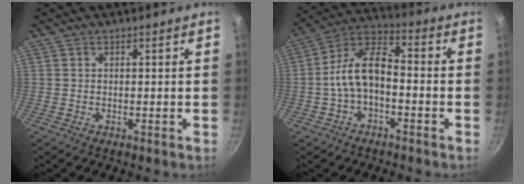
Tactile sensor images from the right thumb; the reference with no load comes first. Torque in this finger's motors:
{"motor_torque": [-0.27, 0.64, 0.59, -0.56, 0.21]}